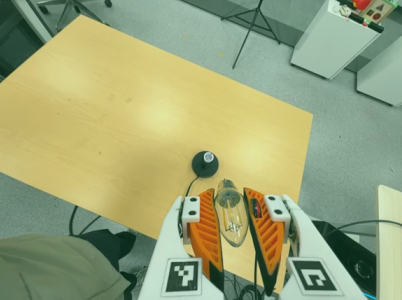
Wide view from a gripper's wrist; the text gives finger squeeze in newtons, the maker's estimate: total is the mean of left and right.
{"total": 18.7, "left": 20.2, "right": 17.1}